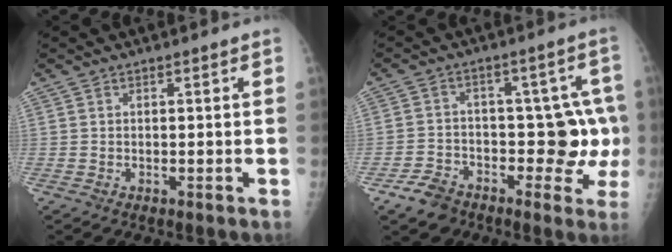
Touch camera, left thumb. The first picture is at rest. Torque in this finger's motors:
{"motor_torque": [-0.01, 0.15, -0.10, 0.17, 0.13]}